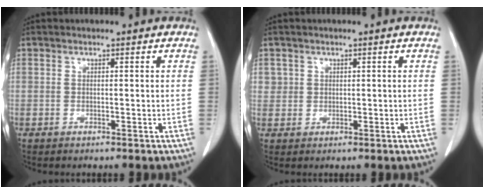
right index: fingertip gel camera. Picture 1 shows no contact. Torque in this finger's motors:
{"motor_torque": [0.27, 0.19, 0.10, 0.03]}